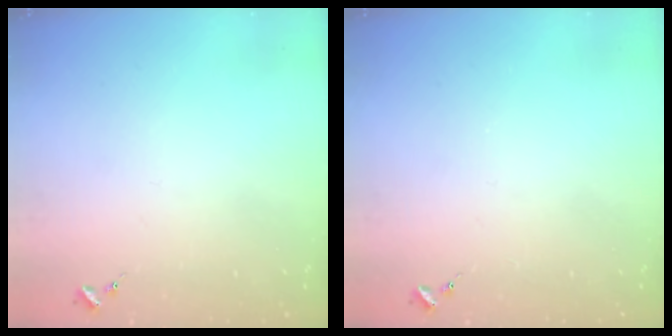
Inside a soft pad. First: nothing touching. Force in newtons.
{"total": 0.0}